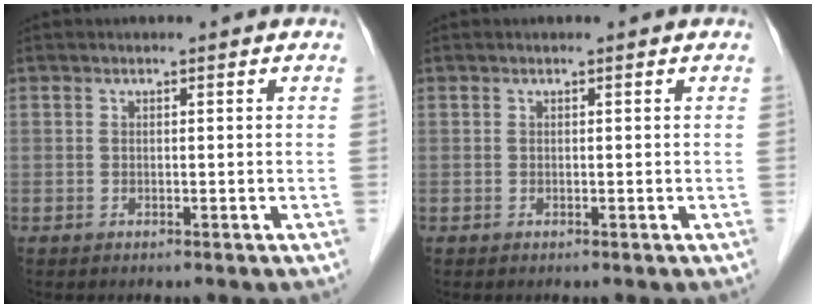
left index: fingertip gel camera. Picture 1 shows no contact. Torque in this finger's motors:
{"motor_torque": [0.01, 0.00, 0.00, -0.01]}